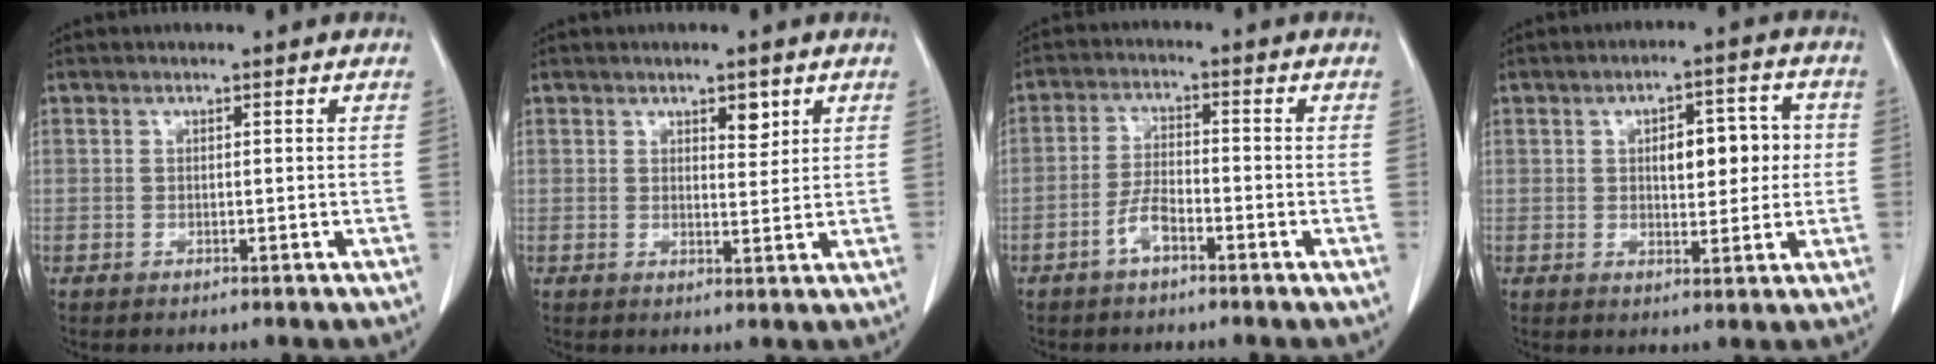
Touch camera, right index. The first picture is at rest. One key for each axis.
{"total": 2.8, "fx": 1.7, "fy": 1.2, "fz": 1.9, "tx": -0.026, "ty": -0.005, "tz": 0.027}
{"total": 4.0, "fx": -2.4, "fy": 1.1, "fz": 2.9, "tx": -0.060, "ty": 0.008, "tz": -0.048}
{"total": 7.9, "fx": 0.9, "fy": 3.2, "fz": 7.1, "tx": -0.097, "ty": 0.022, "tz": 0.018}